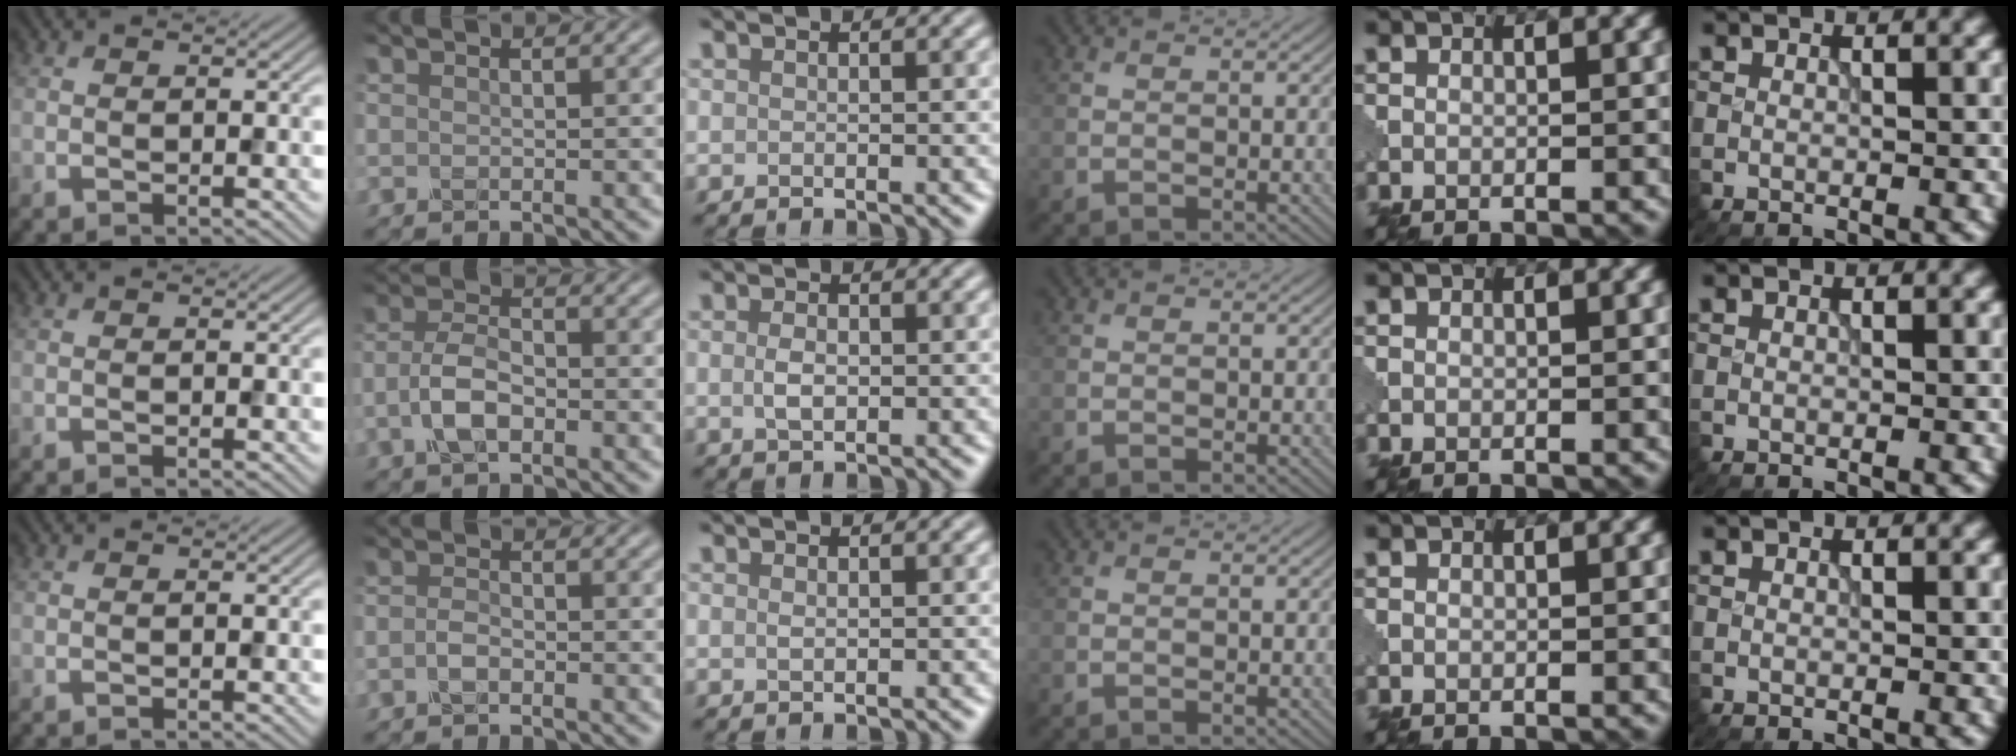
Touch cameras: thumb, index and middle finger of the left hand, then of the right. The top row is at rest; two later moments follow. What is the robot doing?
{"motion": "close", "object": "eyeshadow palette"}